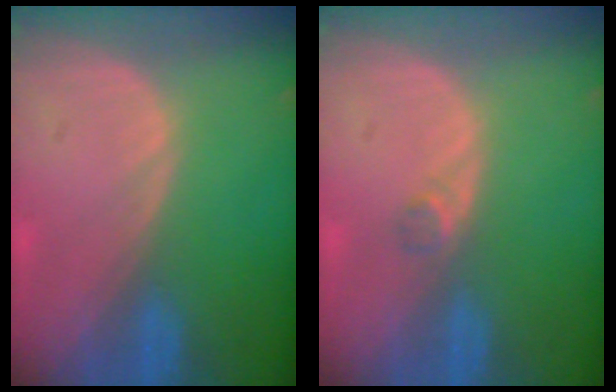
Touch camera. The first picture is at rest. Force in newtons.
{"total": 1.3, "press": 1.1, "slide": 0.7}